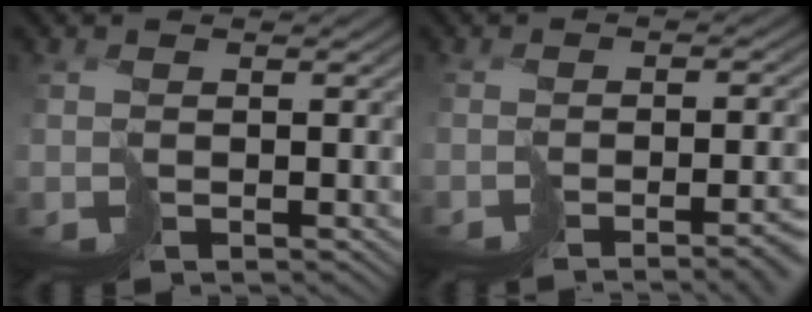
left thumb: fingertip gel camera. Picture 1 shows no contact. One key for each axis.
{"total": 4.9, "fx": -3.4, "fy": 0.4, "fz": 3.5, "tx": -0.032, "ty": -0.012, "tz": -0.042}